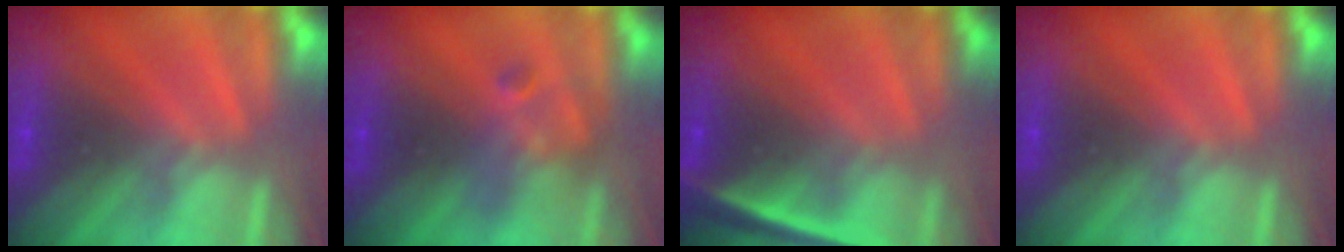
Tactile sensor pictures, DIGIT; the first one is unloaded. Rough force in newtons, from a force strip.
{"total": 2.5}
{"total": 2.4}
{"total": 0.0}